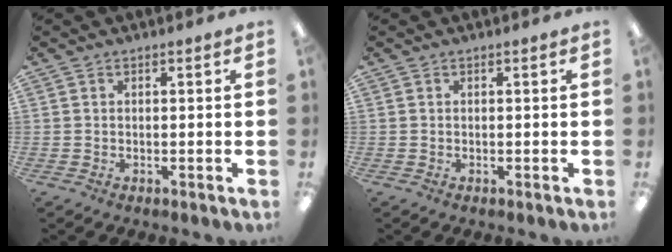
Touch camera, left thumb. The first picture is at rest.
{"total": 0.0}